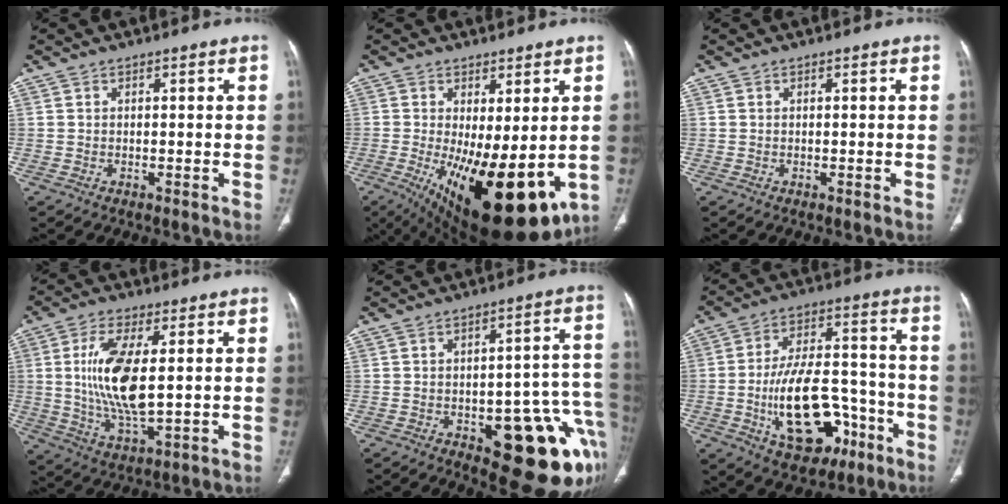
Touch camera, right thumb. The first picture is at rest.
{"total": 20.1, "force": [-4.5, 8.0, 17.9], "torque": [-0.252, -0.034, -0.040]}
{"total": 0.0}
{"total": 13.4, "force": [1.5, 5.0, 12.3], "torque": [-0.252, -0.018, 0.034]}
{"total": 18.4, "force": [-7.4, 7.8, 14.9], "torque": [-0.108, 0.049, -0.075]}
{"total": 18.9, "force": [-6.8, 10.5, 14.1], "torque": [-0.204, 0.048, -0.095]}